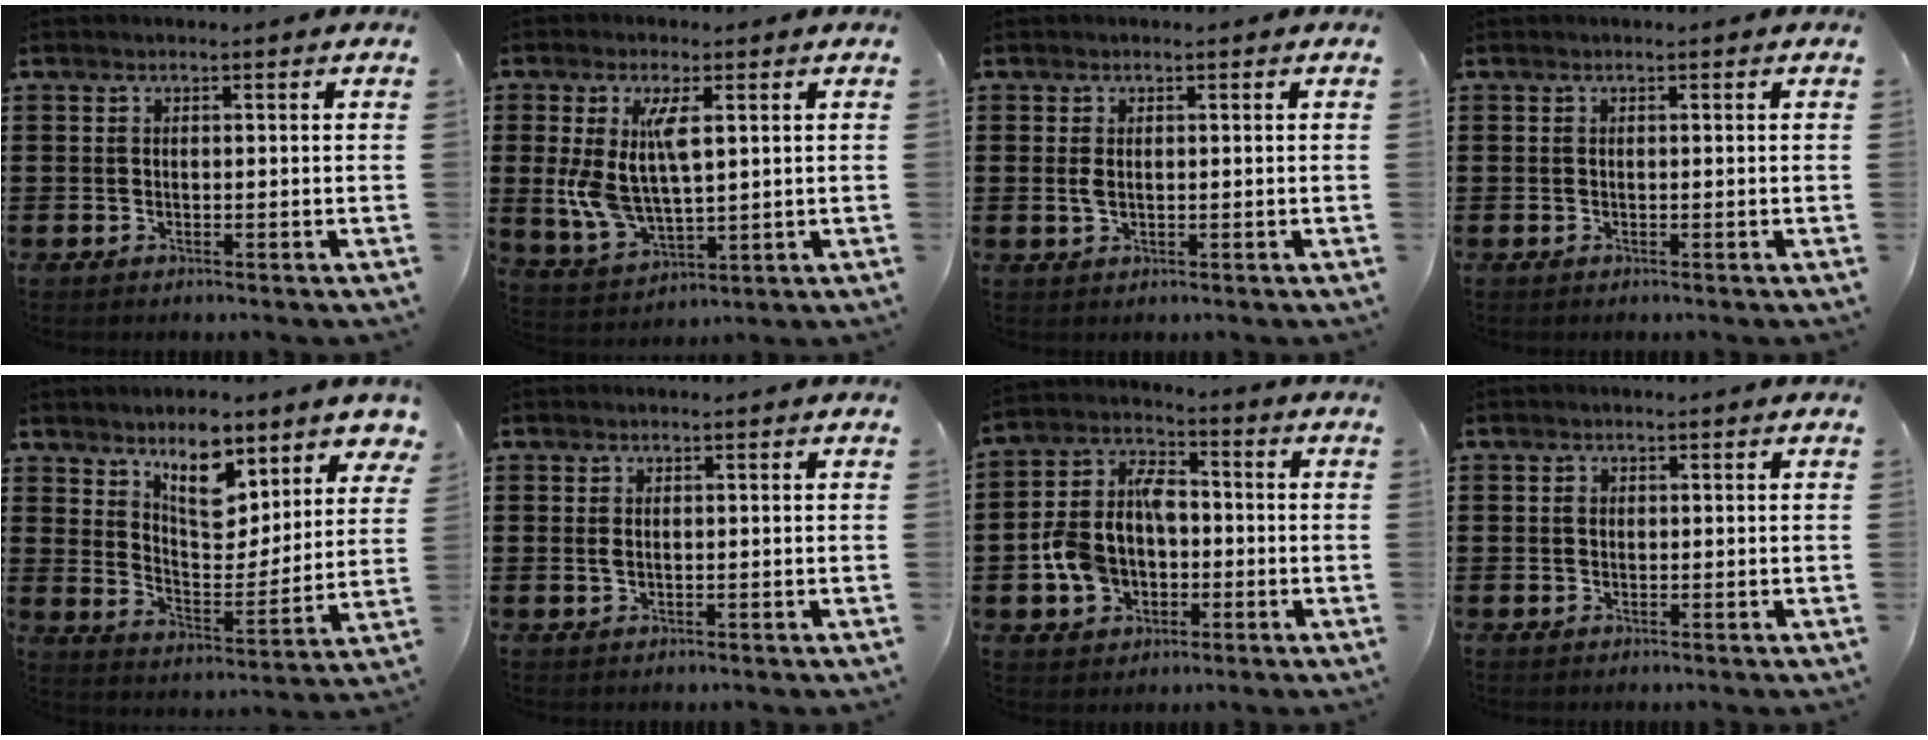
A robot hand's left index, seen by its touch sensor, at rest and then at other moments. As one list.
[{"total": 9.5, "force": [2.0, 4.6, 8.1], "torque": [-0.184, 0.001, 0.031]}, {"total": 1.8, "force": [0.1, 1.1, 1.4], "torque": [-0.030, 0.004, 0.001]}, {"total": 0.0}, {"total": 8.8, "force": [7.1, 3.4, 3.9], "torque": [-0.065, -0.044, 0.121]}, {"total": 1.2, "force": [0.1, 0.8, 0.8], "torque": [-0.018, 0.005, 0.001]}, {"total": 9.8, "force": [-1.3, 7.3, 6.3], "torque": [-0.162, 0.015, -0.026]}, {"total": 1.0, "force": [0.3, 0.8, 0.4], "torque": [-0.010, 0.004, 0.006]}]